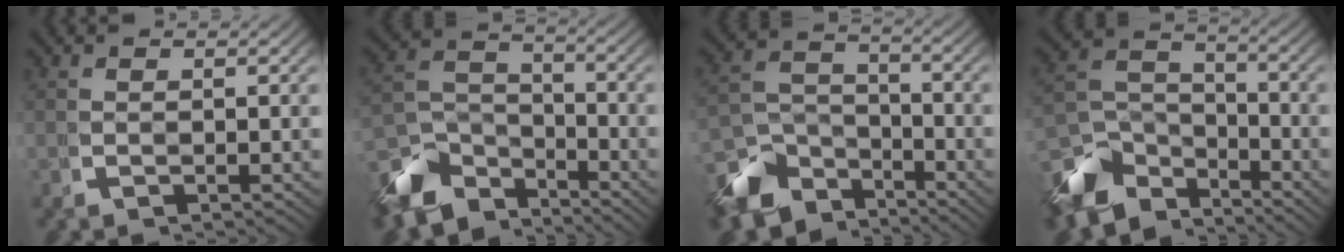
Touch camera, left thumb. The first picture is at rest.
{"total": 9.7, "force": [-5.0, 6.3, 5.4], "torque": [-0.095, -0.033, -0.079]}
{"total": 10.3, "force": [-5.5, 6.9, 5.3], "torque": [-0.081, -0.038, -0.086]}
{"total": 10.2, "force": [-4.7, 6.8, 6.0], "torque": [-0.106, -0.034, -0.073]}